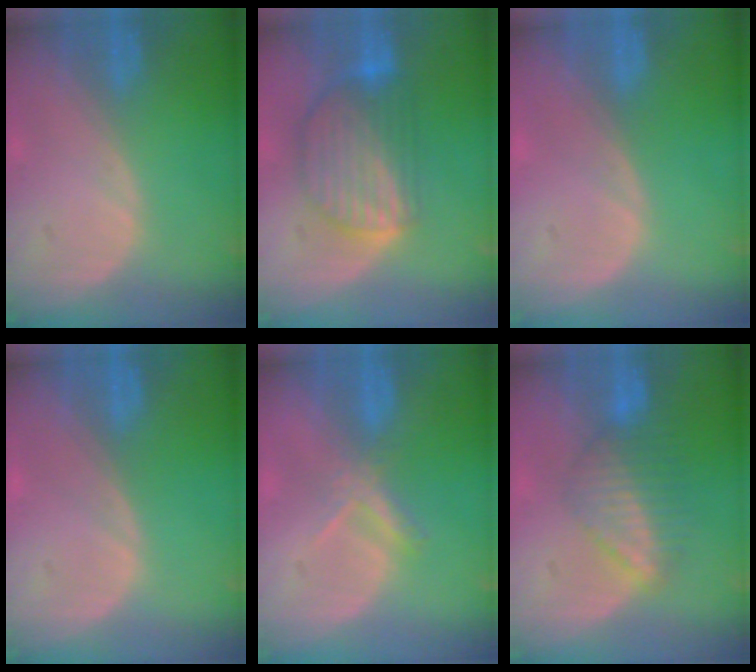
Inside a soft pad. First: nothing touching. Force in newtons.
{"total": 8.9, "press": 7.7, "slide": 4.4}
{"total": 0.0}
{"total": 0.0}
{"total": 3.1, "press": 2.9, "slide": 0.9}
{"total": 6.5, "press": 5.9, "slide": 2.7}